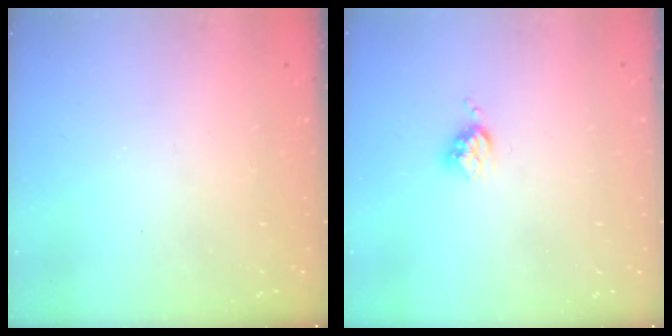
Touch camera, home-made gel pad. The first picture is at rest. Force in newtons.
{"total": 3.7, "press": 3.7, "slide": 0.4}